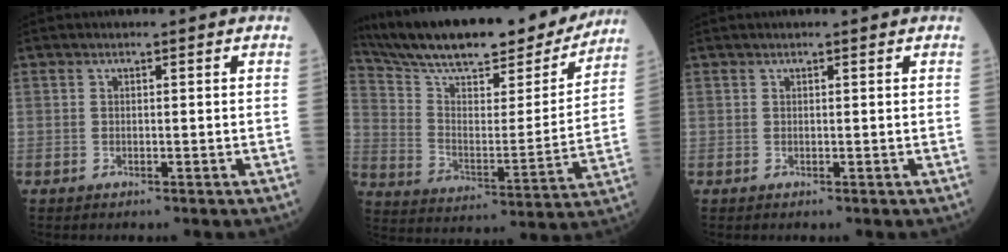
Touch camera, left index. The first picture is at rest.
{"total": 24.9, "force": [22.0, 4.6, 10.5], "torque": [-0.179, -0.014, 0.325]}
{"total": 1.2, "force": [1.1, 0.1, 0.6], "torque": [-0.009, 0.016, 0.018]}